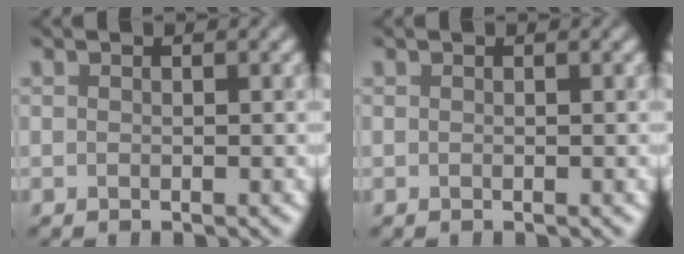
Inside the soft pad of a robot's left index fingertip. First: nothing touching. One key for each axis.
{"total": 0.0}